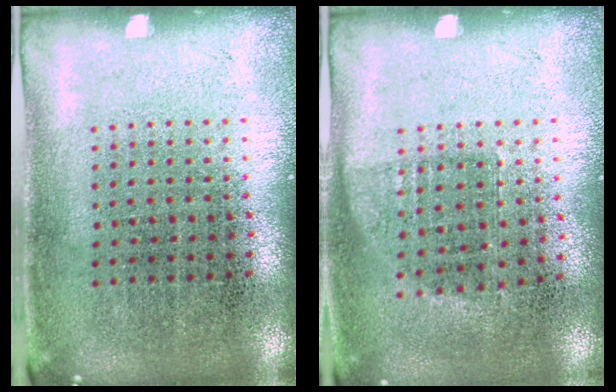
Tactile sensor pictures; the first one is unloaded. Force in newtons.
{"total": 0.7, "press": 0.7, "slide": 0.3}